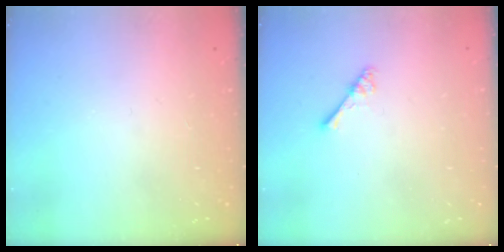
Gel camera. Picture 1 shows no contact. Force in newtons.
{"total": 2.4, "press": 2.4, "slide": 0.4}